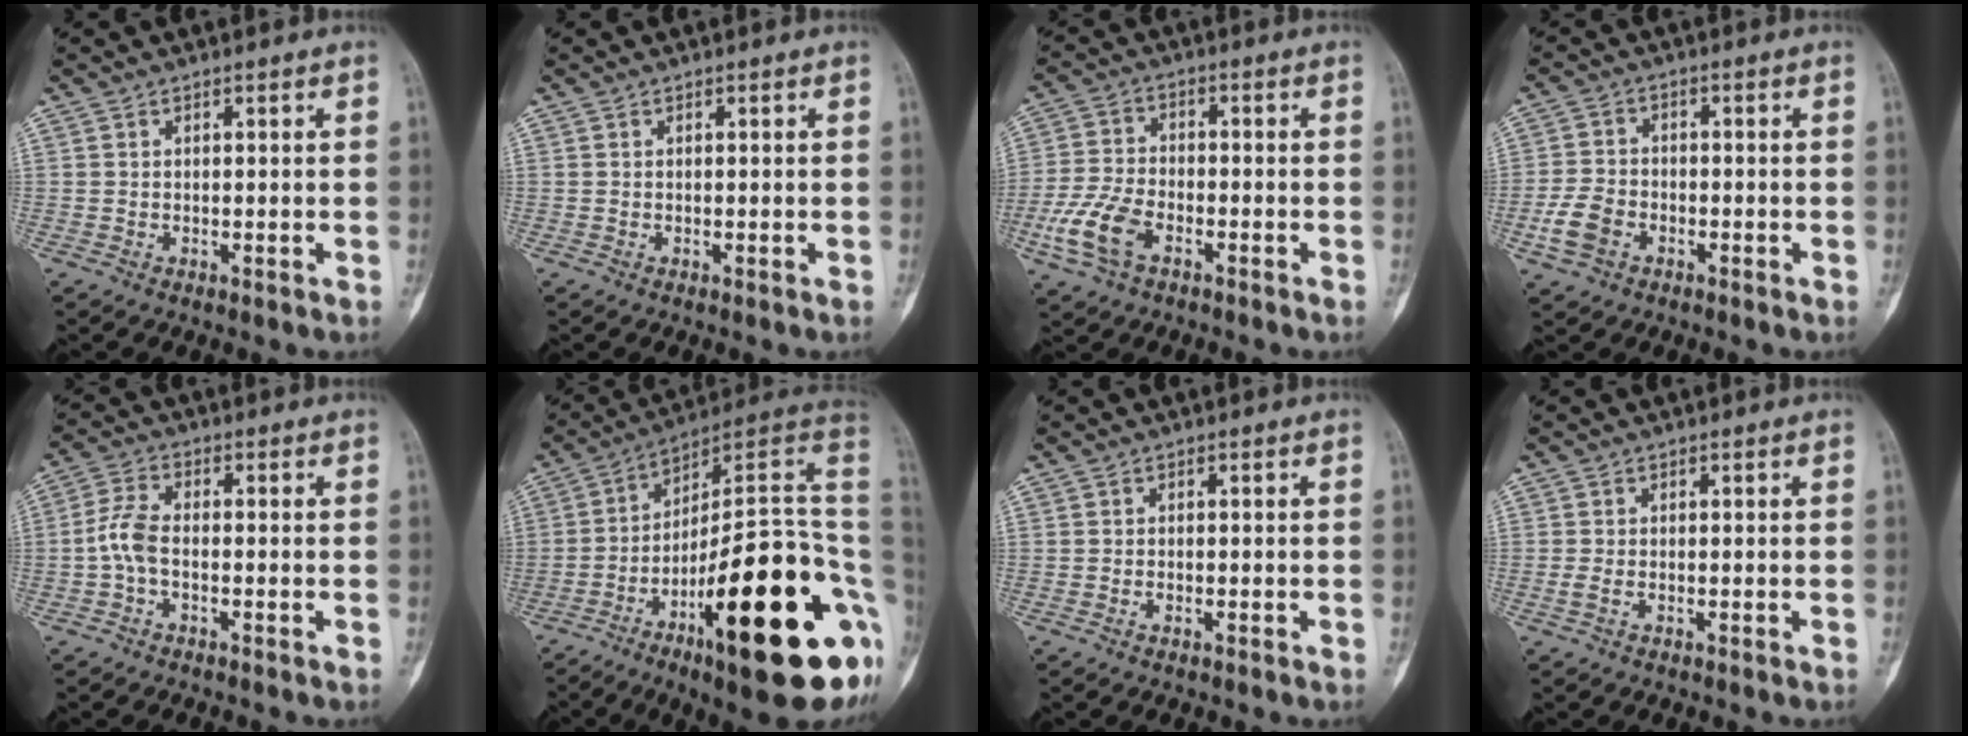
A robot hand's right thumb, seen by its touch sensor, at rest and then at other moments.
{"total": 0.0}
{"total": 9.5, "force": [-4.2, 5.3, 6.6], "torque": [-0.148, 0.014, -0.084]}
{"total": 6.1, "force": [-2.6, 4.3, 3.5], "torque": [-0.071, 0.013, -0.051]}
{"total": 4.9, "force": [-1.2, 2.3, 4.1], "torque": [-0.095, 0.015, -0.033]}
{"total": 31.4, "force": [-8.3, 8.8, 28.9], "torque": [-0.332, 0.058, -0.121]}
{"total": 0.7, "force": [-0.4, 0.3, 0.5], "torque": [-0.008, 0.001, -0.008]}
{"total": 1.3, "force": [-0.4, 0.6, 1.0], "torque": [-0.031, -0.003, -0.009]}